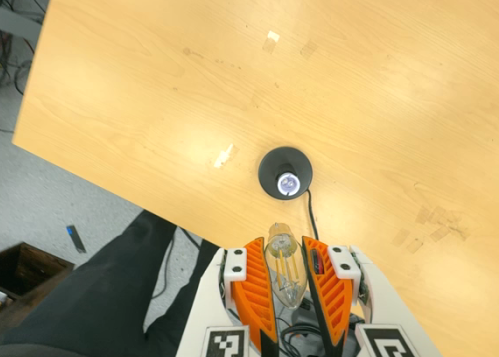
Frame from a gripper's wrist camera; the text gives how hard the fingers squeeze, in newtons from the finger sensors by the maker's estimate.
{"total": 14.7, "left": 16.8, "right": 12.6}